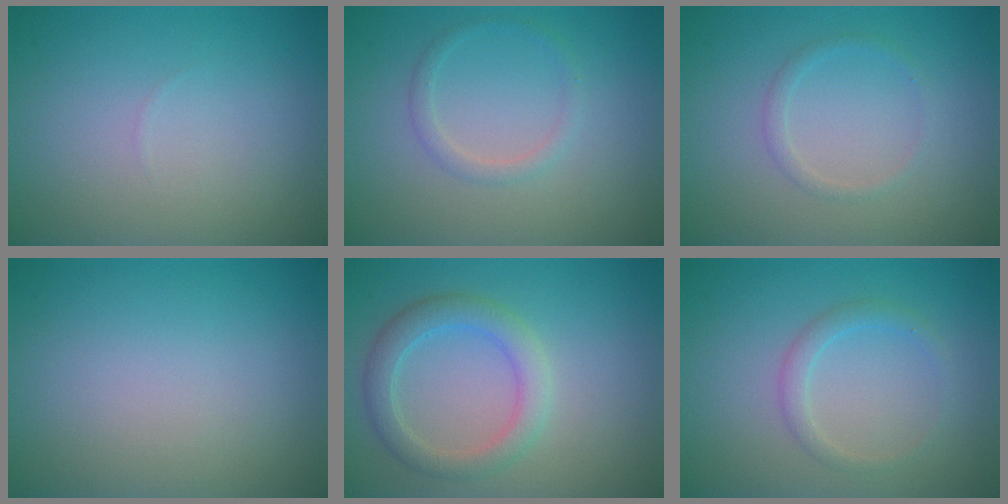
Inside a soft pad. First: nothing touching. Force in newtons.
{"total": 1.3, "press": 1.3, "slide": 0.1}
{"total": 1.0, "press": 1.0, "slide": 0.1}
{"total": 0.0}
{"total": 3.3, "press": 3.3, "slide": 0.2}
{"total": 1.5, "press": 1.5, "slide": 0.1}